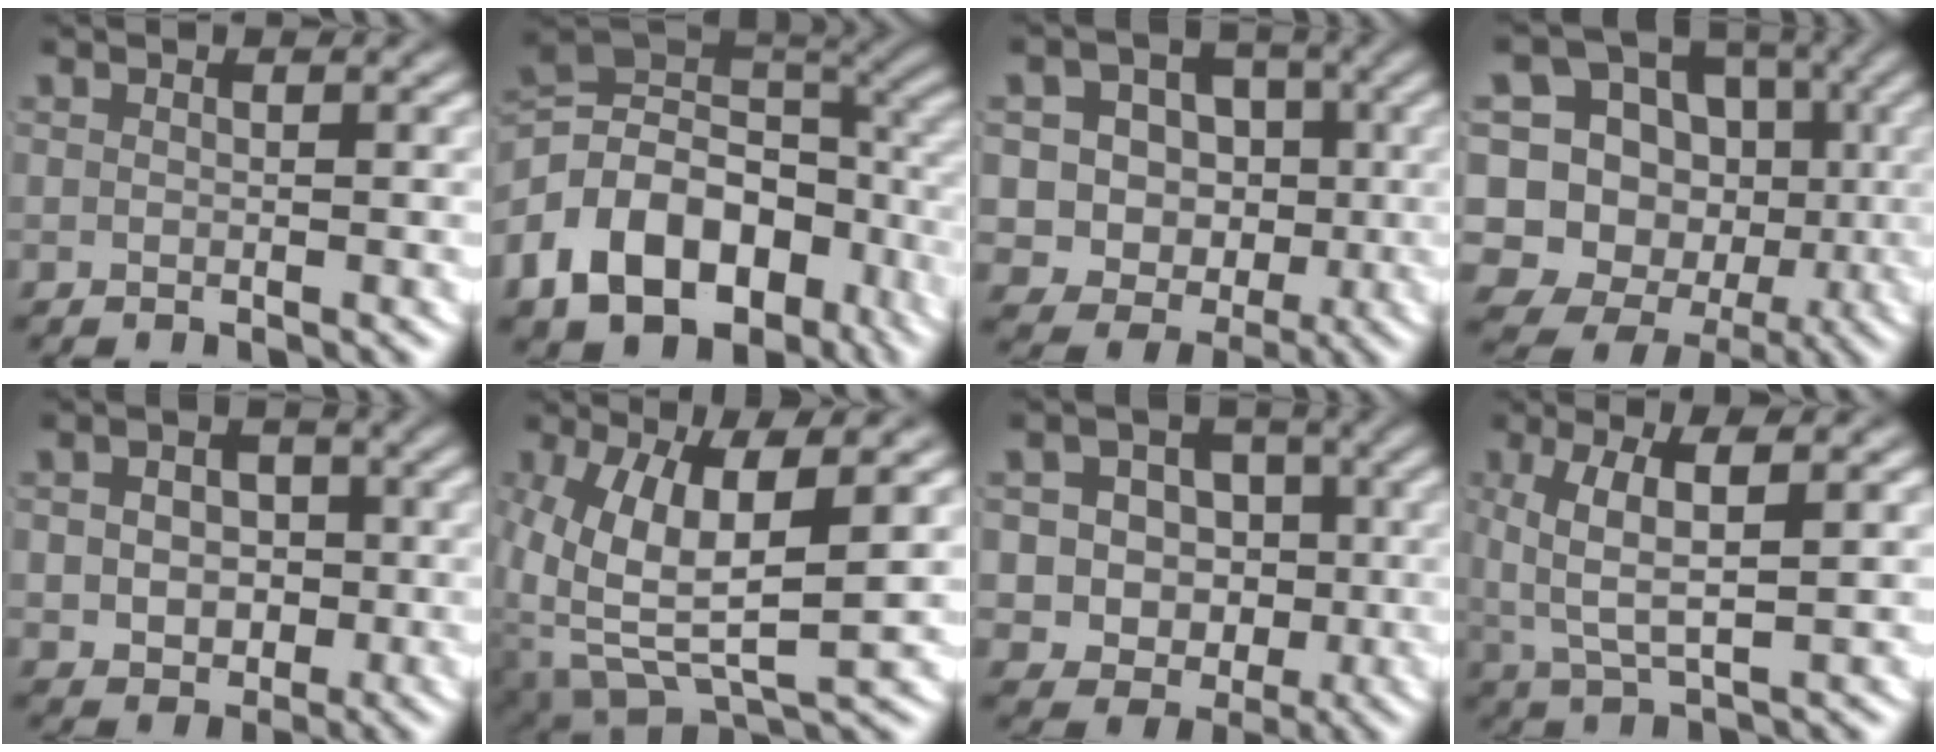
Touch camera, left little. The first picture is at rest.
{"total": 14.5, "force": [-3.9, 10.6, 9.1], "torque": [-0.170, -0.038, -0.043]}
{"total": 13.0, "force": [-1.8, 12.2, 4.1], "torque": [-0.104, -0.048, -0.038]}
{"total": 17.3, "force": [-1.9, 15.5, 7.4], "torque": [-0.178, -0.064, -0.027]}
{"total": 4.4, "force": [-0.5, 3.9, 2.1], "torque": [-0.025, -0.015, -0.003]}
{"total": 10.9, "force": [-1.0, 6.7, 8.5], "torque": [-0.173, -0.044, 0.012]}
{"total": 11.0, "force": [-2.0, 10.2, 3.5], "torque": [-0.078, -0.040, -0.039]}
{"total": 3.8, "force": [0.6, 1.2, 3.6], "torque": [-0.080, -0.006, 0.021]}